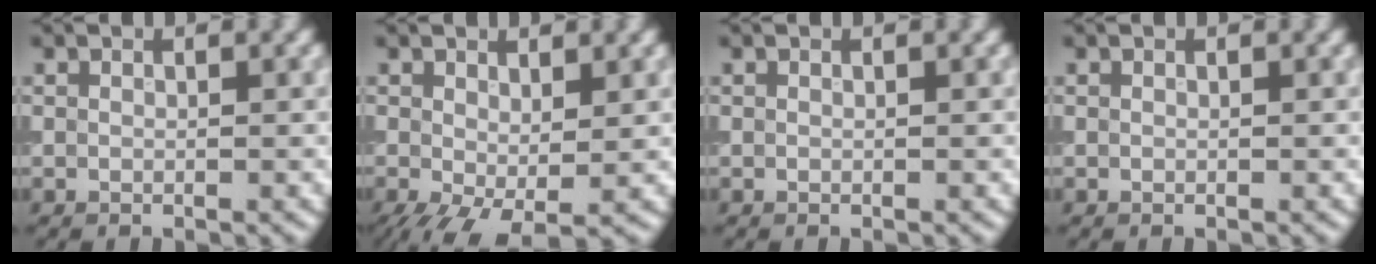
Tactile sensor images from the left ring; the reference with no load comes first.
{"total": 4.8, "force": [-1.8, 2.3, 3.9], "torque": [-0.091, -0.017, -0.027]}
{"total": 0.0}
{"total": 0.0}